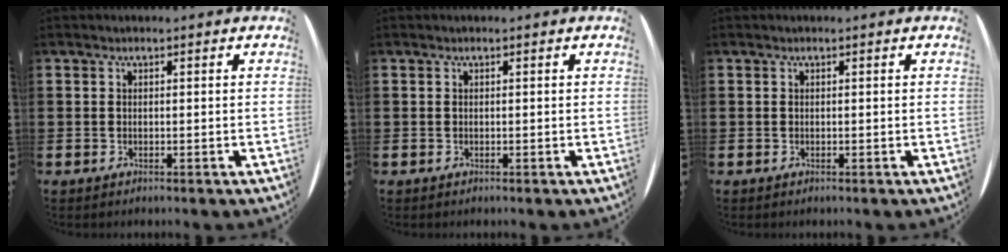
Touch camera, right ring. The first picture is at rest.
{"total": 0.0}
{"total": 0.0}